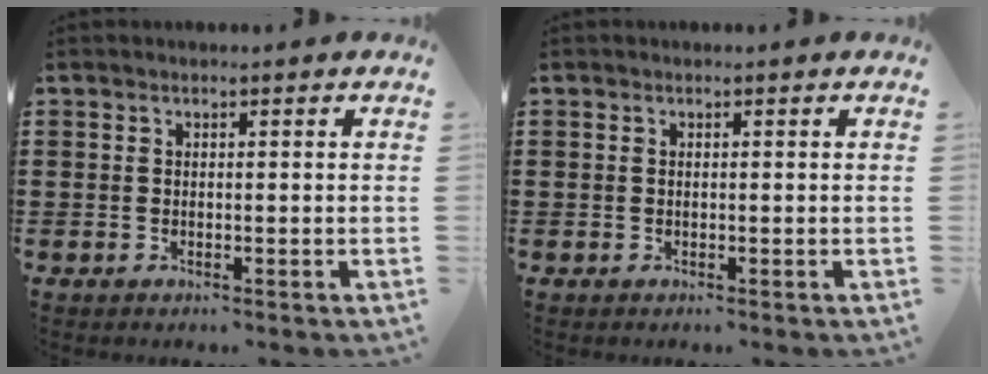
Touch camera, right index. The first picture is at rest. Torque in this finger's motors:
{"motor_torque": [0.51, 0.36, -0.04, 0.01]}